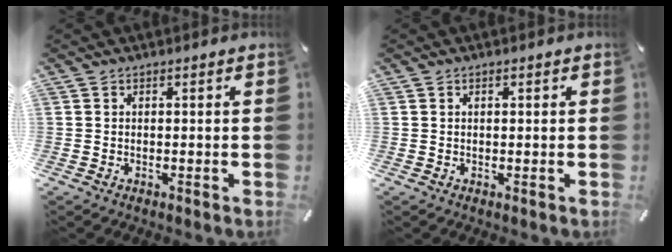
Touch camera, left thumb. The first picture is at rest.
{"total": 0.6, "force": [0.2, 0.3, 0.4], "torque": [-0.008, 0.002, 0.003]}